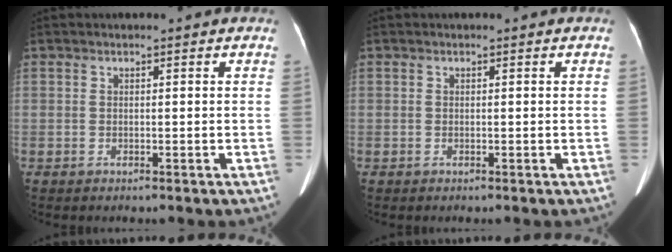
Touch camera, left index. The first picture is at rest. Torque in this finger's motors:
{"motor_torque": [0.00, 0.00, 0.00, 0.00]}